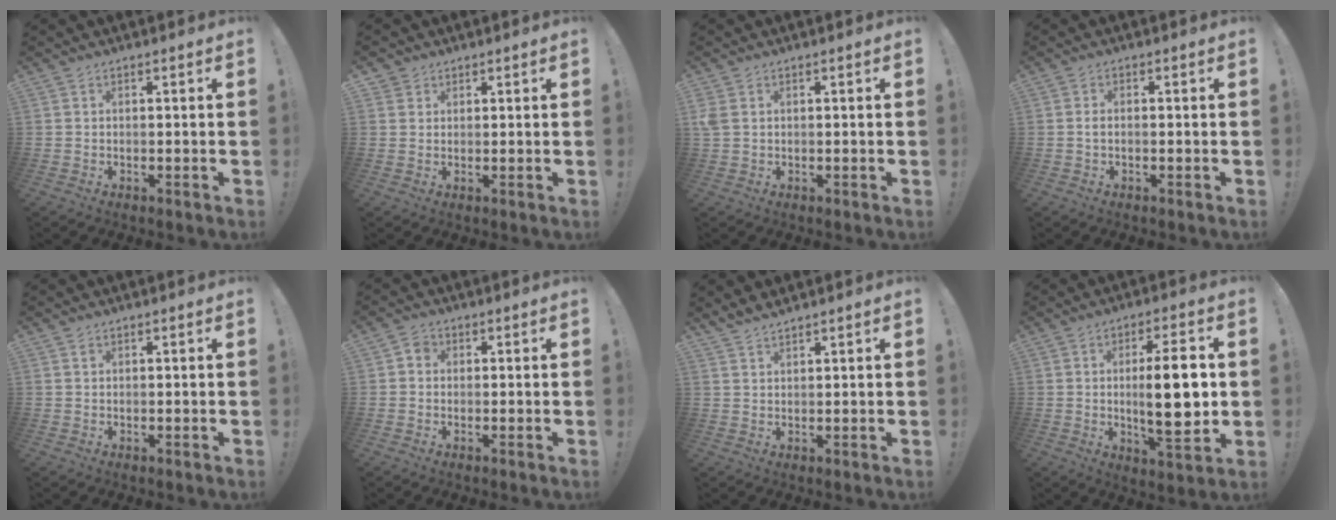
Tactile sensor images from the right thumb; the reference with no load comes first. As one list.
[{"total": 2.3, "force": [1.5, 1.7, 0.0], "torque": [0.003, -0.006, 0.028]}, {"total": 2.6, "force": [0.7, 1.8, 1.8], "torque": [-0.045, 0.005, 0.014]}, {"total": 1.5, "force": [-0.5, 0.6, 1.2], "torque": [-0.029, 0.009, -0.008]}, {"total": 0.6, "force": [0.3, 0.4, 0.4], "torque": [0.001, 0.000, 0.005]}, {"total": 2.9, "force": [-0.2, 2.6, 1.4], "torque": [-0.016, 0.007, -0.004]}, {"total": 2.6, "force": [2.5, 0.1, 0.6], "torque": [-0.008, -0.016, 0.045]}, {"total": 15.7, "force": [0.4, 4.3, 15.1], "torque": [-0.249, -0.015, -0.006]}]